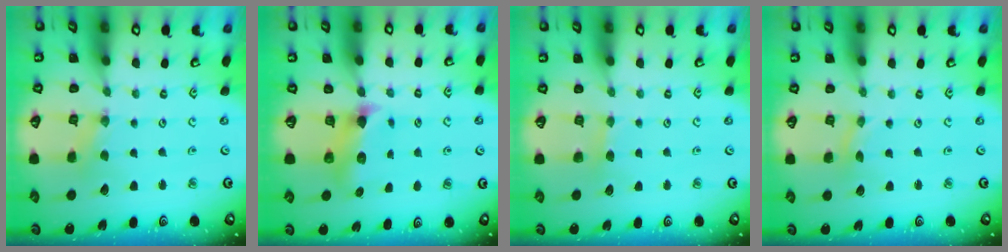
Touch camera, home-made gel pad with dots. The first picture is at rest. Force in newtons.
{"total": 7.2, "press": 7.2, "slide": 0.4}
{"total": 3.8, "press": 3.7, "slide": 0.6}
{"total": 0.0}